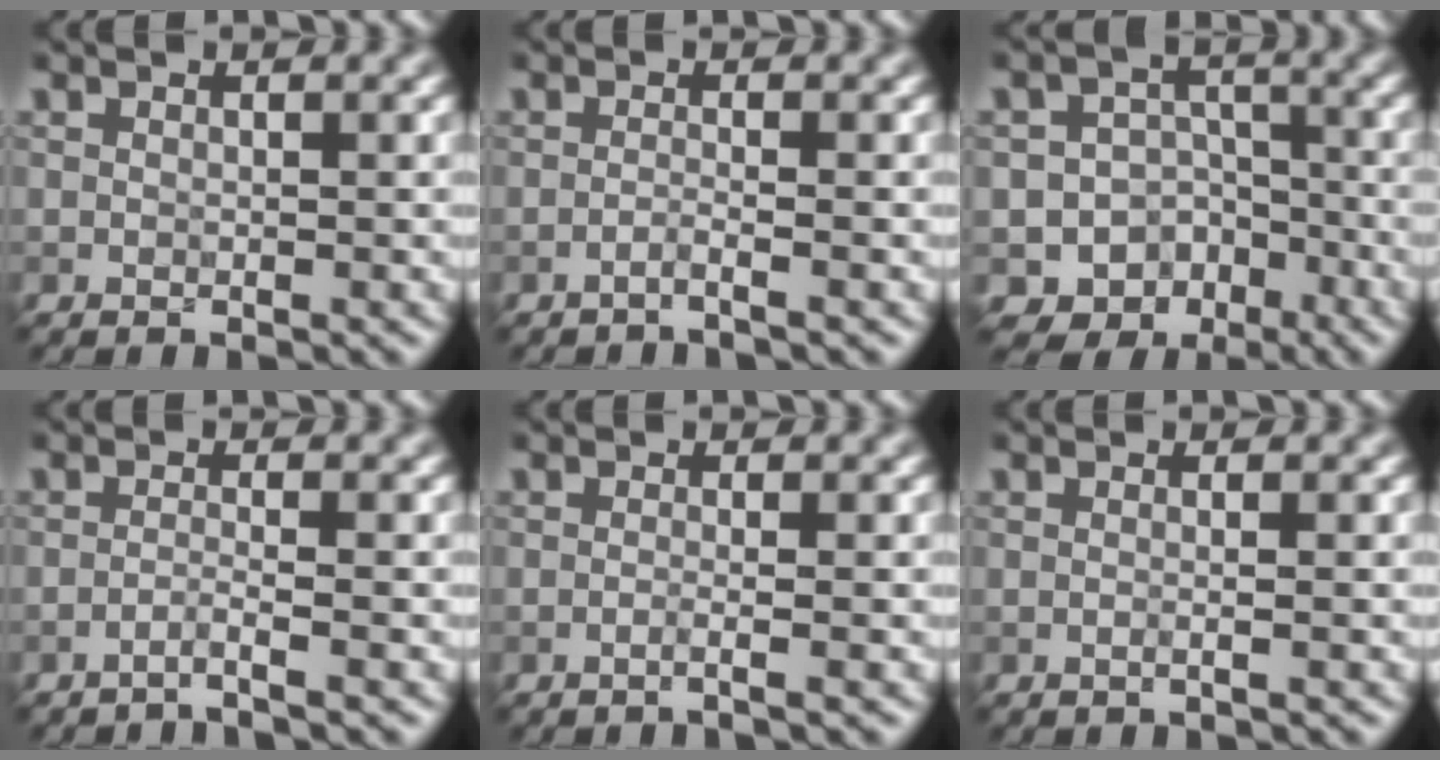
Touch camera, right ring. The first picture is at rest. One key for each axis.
{"total": 1.0, "fx": -0.7, "fy": 0.1, "fz": 0.7, "tx": -0.008, "ty": 0.001, "tz": -0.023}
{"total": 9.9, "fx": -5.5, "fy": 8.2, "fz": 1.4, "tx": -0.010, "ty": -0.015, "tz": -0.095}
{"total": 1.4, "fx": -1.0, "fy": 0.0, "fz": 1.0, "tx": -0.010, "ty": 0.003, "tz": -0.032}
{"total": 1.3, "fx": -0.3, "fy": 0.4, "fz": 1.2, "tx": -0.012, "ty": -0.010, "tz": -0.022}
{"total": 1.9, "fx": 0.4, "fy": 1.0, "fz": 1.5, "tx": 0.005, "ty": -0.005, "tz": -0.024}